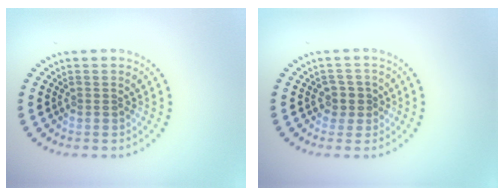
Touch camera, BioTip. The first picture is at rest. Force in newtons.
{"total": 1.7, "press": 1.4, "slide": 1.0}